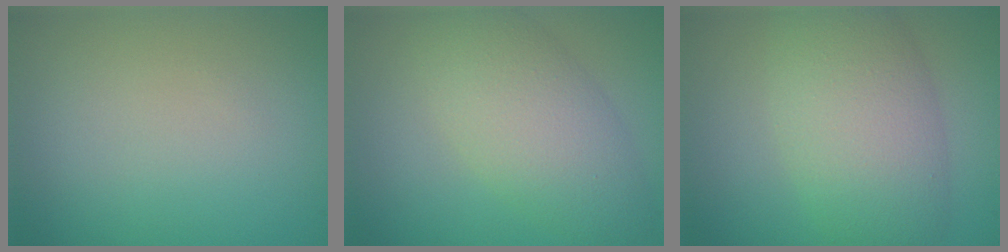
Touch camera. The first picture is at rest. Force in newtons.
{"total": 5.7, "press": 5.7, "slide": 0.4}
{"total": 7.2, "press": 7.2, "slide": 0.2}